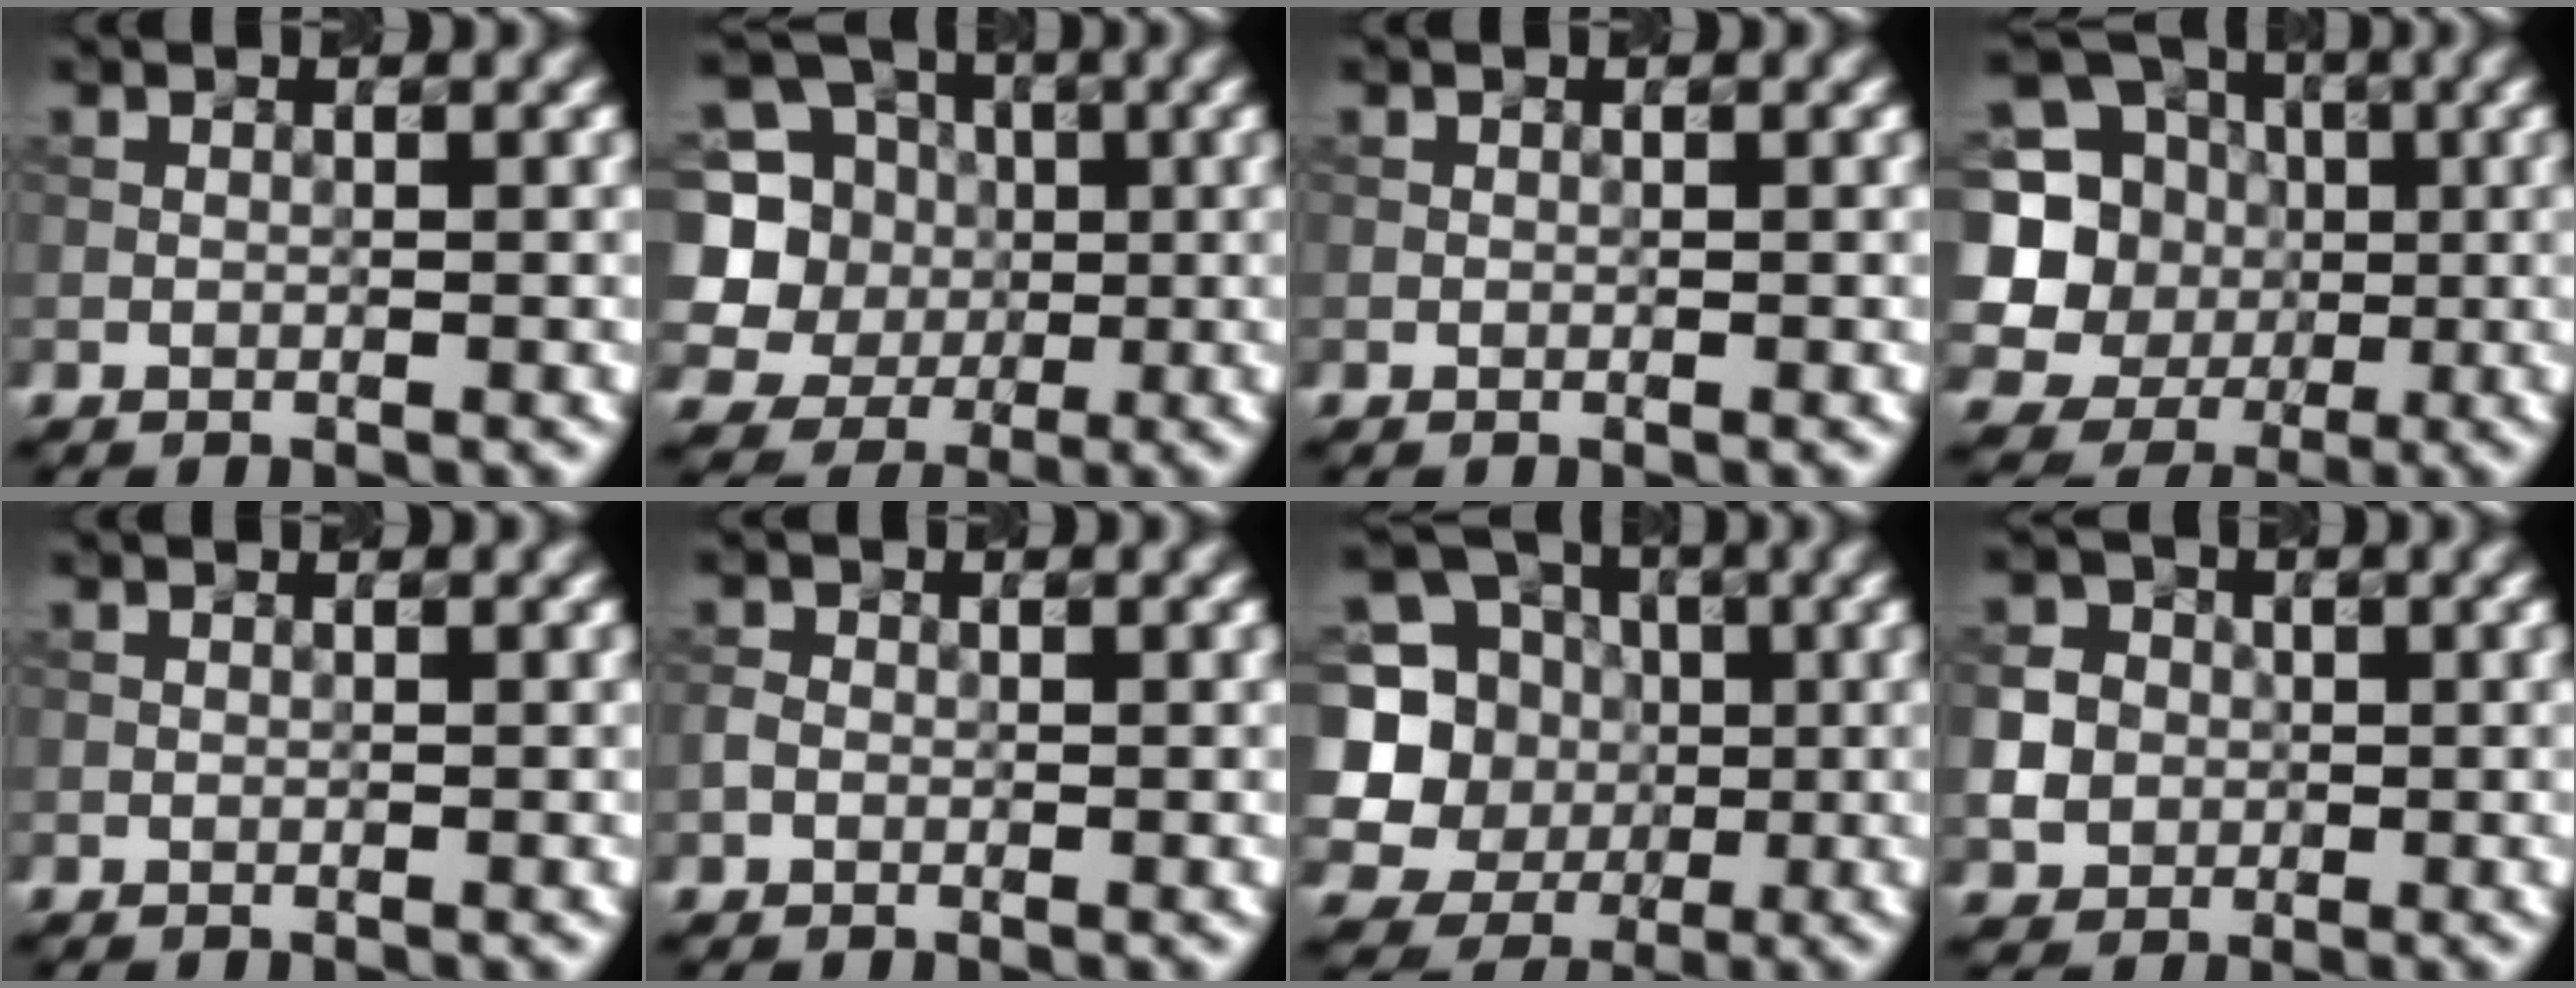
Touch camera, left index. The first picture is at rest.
{"total": 9.2, "force": [1.3, 8.4, 3.5], "torque": [-0.098, 0.034, -0.006]}
{"total": 0.0}
{"total": 13.6, "force": [1.7, 12.8, 4.5], "torque": [-0.151, 0.034, 0.009]}
{"total": 0.0}
{"total": 0.9, "force": [-0.3, 0.8, 0.4], "torque": [-0.006, 0.000, -0.010]}
{"total": 12.0, "force": [1.1, 11.2, 4.0], "torque": [-0.139, 0.035, 0.002]}
{"total": 5.2, "force": [-0.4, 5.0, 1.6], "torque": [-0.027, 0.016, -0.024]}